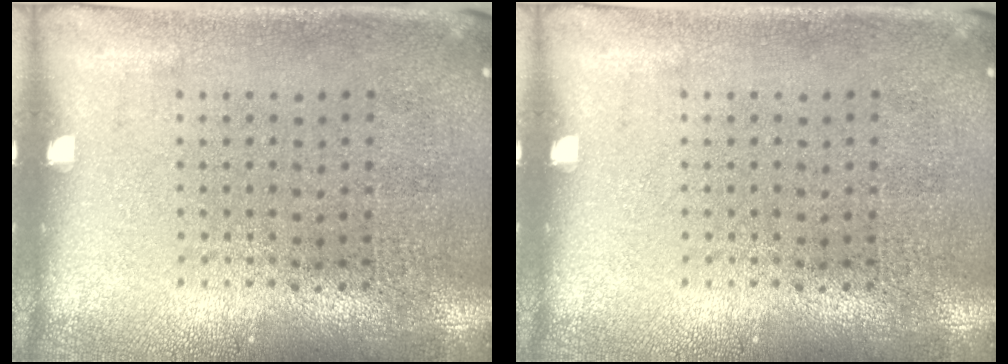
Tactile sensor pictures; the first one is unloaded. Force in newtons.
{"total": 0.0}